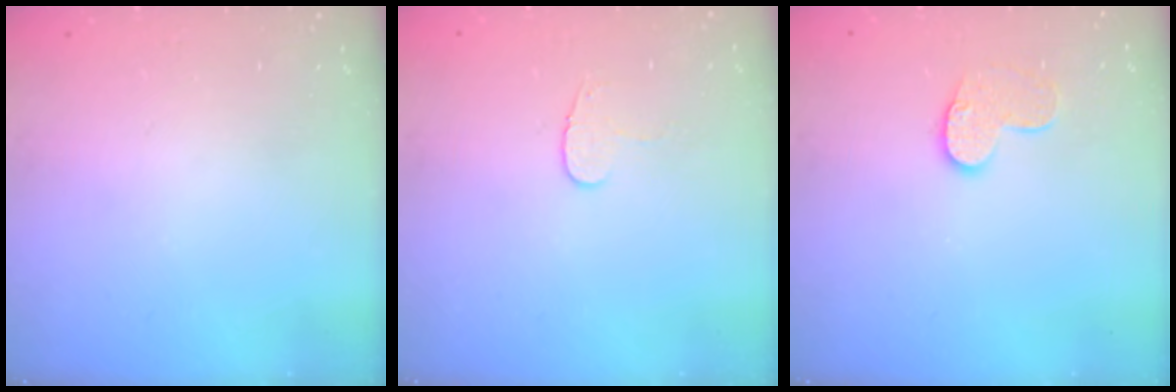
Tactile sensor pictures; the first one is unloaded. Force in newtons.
{"total": 4.4, "press": 4.4, "slide": 0.5}
{"total": 9.1, "press": 9.0, "slide": 0.6}